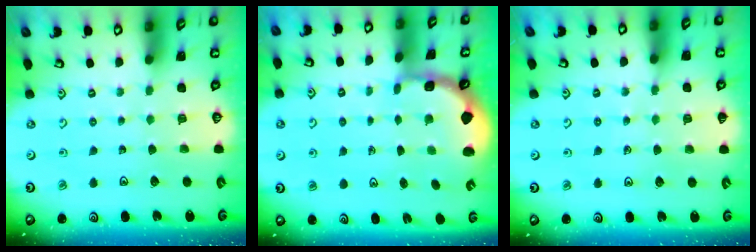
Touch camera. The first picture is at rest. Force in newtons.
{"total": 1.7, "press": 1.6, "slide": 0.5}
{"total": 5.1, "press": 5.0, "slide": 1.2}